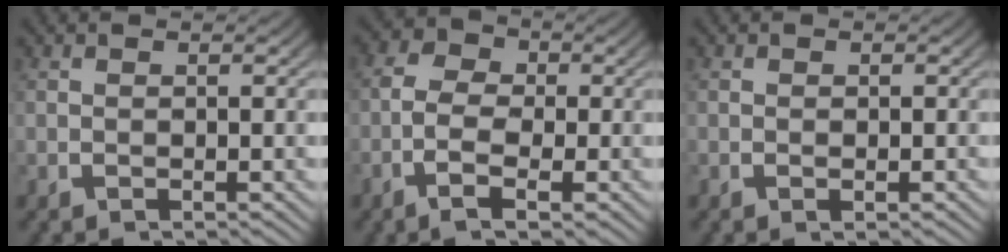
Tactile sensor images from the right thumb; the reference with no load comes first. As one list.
[{"total": 5.7, "force": [-0.7, 3.9, 4.2], "torque": [-0.072, -0.008, -0.025]}, {"total": 0.8, "force": [-0.2, 0.6, 0.5], "torque": [-0.008, -0.001, -0.005]}]